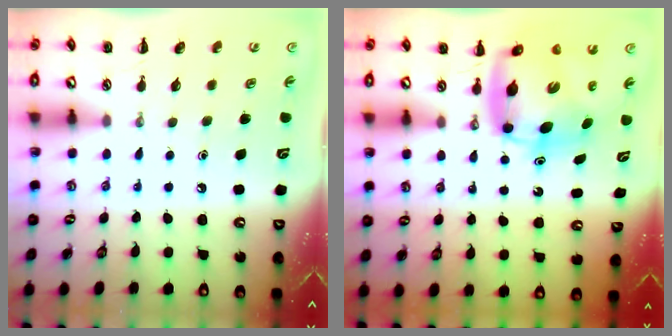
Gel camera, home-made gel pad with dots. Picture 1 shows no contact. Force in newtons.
{"total": 8.9, "press": 8.6, "slide": 2.4}